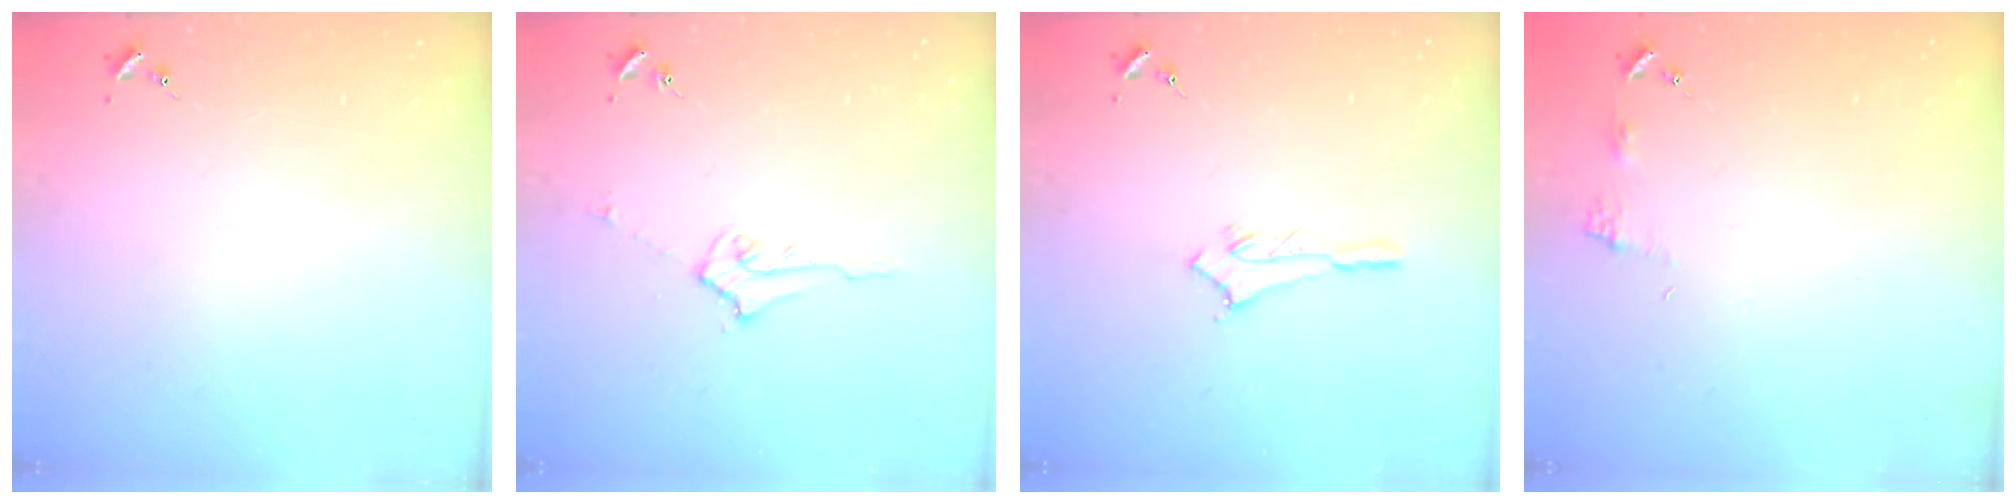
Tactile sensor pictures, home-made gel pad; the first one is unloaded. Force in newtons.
{"total": 5.2, "press": 5.1, "slide": 0.9}
{"total": 2.9, "press": 2.8, "slide": 0.4}
{"total": 5.1, "press": 5.0, "slide": 0.7}